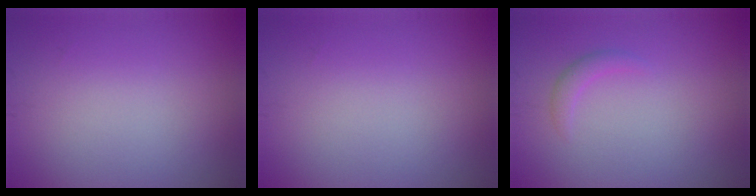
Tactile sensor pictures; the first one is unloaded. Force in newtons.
{"total": 0.0}
{"total": 1.1, "press": 1.1, "slide": 0.1}